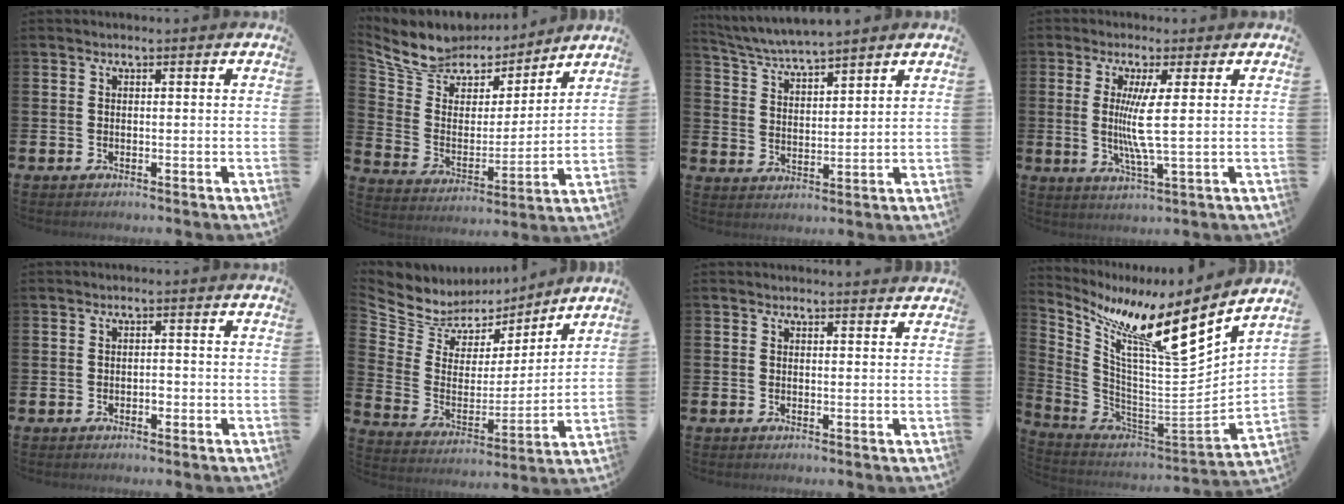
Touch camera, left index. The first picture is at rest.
{"total": 8.8, "force": [7.9, 3.7, 0.4], "torque": [-0.062, -0.063, 0.143]}
{"total": 5.3, "force": [5.3, 0.1, 0.8], "torque": [-0.040, -0.029, 0.096]}
{"total": 5.9, "force": [0.9, 0.0, 5.9], "torque": [-0.102, -0.013, 0.011]}
{"total": 1.0, "force": [-0.4, 0.6, 0.7], "torque": [-0.006, -0.004, -0.009]}
{"total": 6.8, "force": [5.8, 3.5, -0.3], "torque": [-0.042, -0.049, 0.102]}
{"total": 1.1, "force": [1.1, -0.1, -0.1], "torque": [0.016, -0.011, 0.018]}
{"total": 11.2, "force": [7.4, 0.3, 8.4], "torque": [-0.178, -0.069, 0.105]}